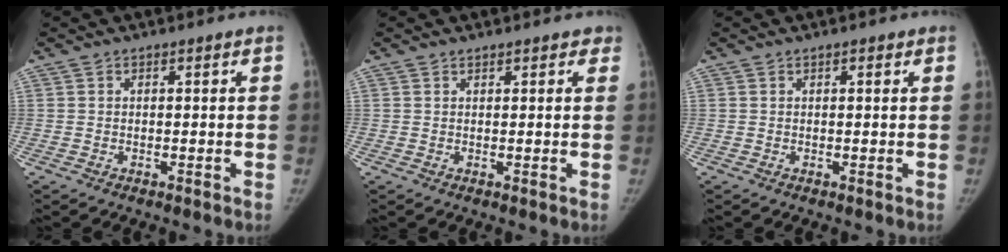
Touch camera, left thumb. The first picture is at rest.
{"total": 2.1, "force": [1.6, 1.1, 0.7], "torque": [0.014, -0.003, 0.014]}
{"total": 1.2, "force": [0.7, 0.6, 0.8], "torque": [-0.007, 0.000, 0.007]}